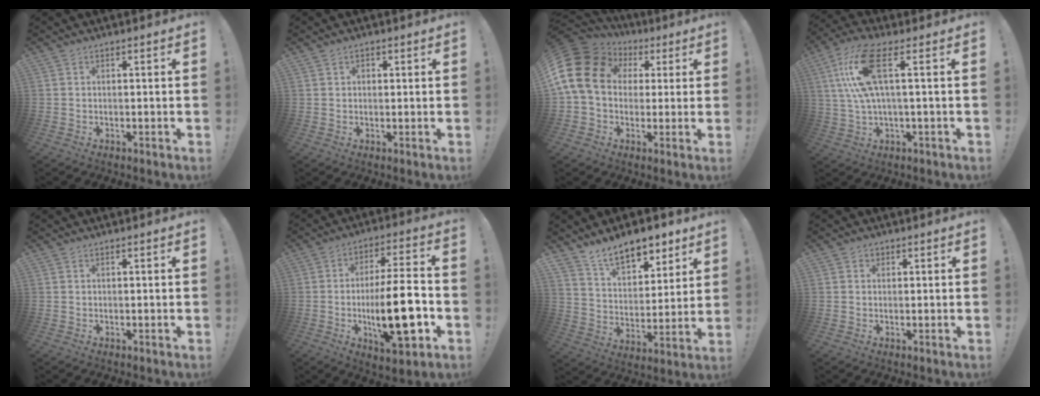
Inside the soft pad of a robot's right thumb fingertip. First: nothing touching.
{"total": 1.3, "force": [0.4, 1.2, 0.3], "torque": [-0.004, 0.001, 0.007]}
{"total": 18.5, "force": [4.5, 14.0, 11.2], "torque": [-0.204, -0.013, 0.089]}
{"total": 14.5, "force": [3.8, 4.6, 13.2], "torque": [-0.254, -0.001, 0.061]}
{"total": 0.0}
{"total": 20.6, "force": [-4.4, 6.2, 19.2], "torque": [-0.316, 0.008, -0.069]}
{"total": 12.3, "force": [9.8, 5.8, 4.6], "torque": [-0.077, -0.070, 0.184]}
{"total": 1.1, "force": [0.6, 0.9, 0.2], "torque": [0.000, 0.000, 0.011]}